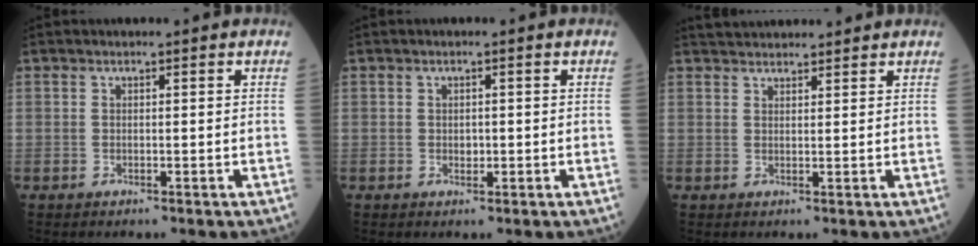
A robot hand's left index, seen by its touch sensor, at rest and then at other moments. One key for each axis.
{"total": 0.9, "fx": -0.2, "fy": 0.7, "fz": 0.6, "tx": -0.008, "ty": -0.003, "tz": -0.006}
{"total": 6.7, "fx": 6.4, "fy": 1.2, "fz": 1.7, "tx": -0.020, "ty": 0.032, "tz": 0.091}